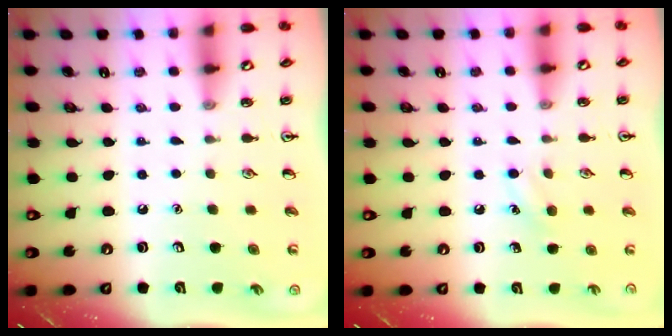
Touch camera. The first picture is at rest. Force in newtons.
{"total": 6.0, "press": 5.7, "slide": 1.7}